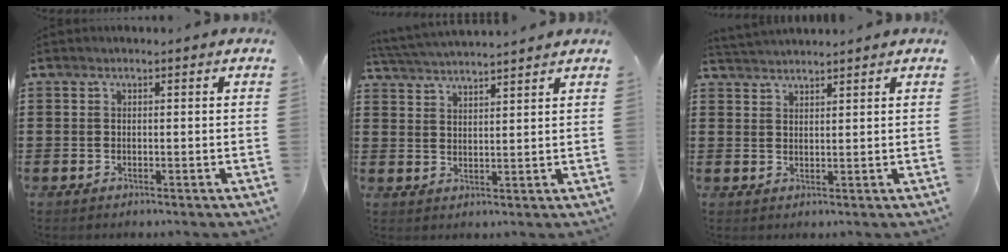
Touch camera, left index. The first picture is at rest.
{"total": 3.4, "force": [3.3, -0.5, 0.3], "torque": [-0.018, -0.016, 0.059]}
{"total": 2.0, "force": [2.0, -0.1, -0.2], "torque": [-0.002, -0.001, 0.040]}